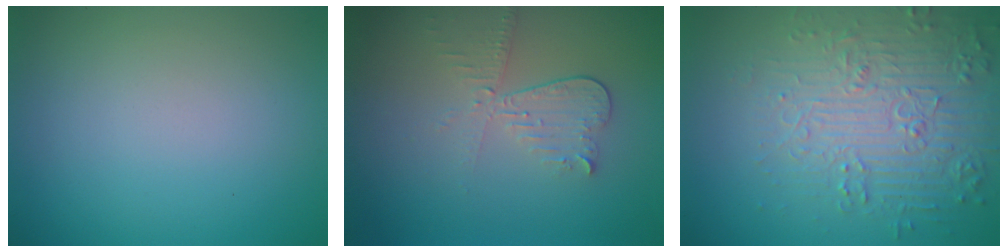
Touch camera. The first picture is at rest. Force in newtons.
{"total": 3.0, "press": 2.7, "slide": 1.5}
{"total": 5.5, "press": 5.1, "slide": 2.0}